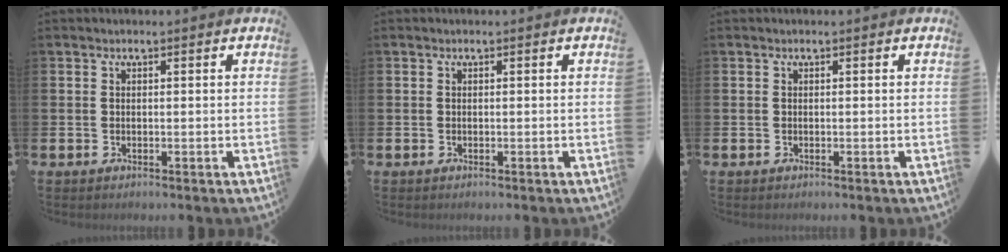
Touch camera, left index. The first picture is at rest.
{"total": 0.0}
{"total": 0.0}